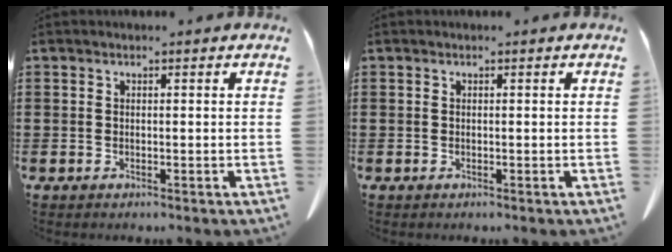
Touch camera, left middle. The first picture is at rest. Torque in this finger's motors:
{"motor_torque": [0.07, -0.08, -0.02, -0.01]}